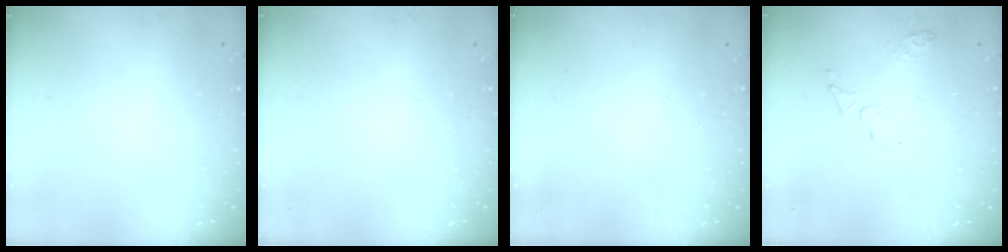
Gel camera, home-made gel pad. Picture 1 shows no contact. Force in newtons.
{"total": 0.0}
{"total": 1.1, "press": 1.1, "slide": 0.3}
{"total": 5.3, "press": 5.3, "slide": 0.3}